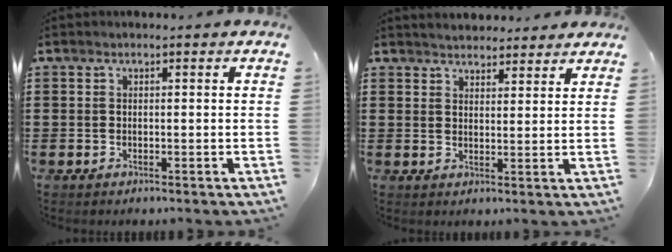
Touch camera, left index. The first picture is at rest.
{"total": 2.8, "force": [2.7, 0.4, 0.0], "torque": [-0.009, -0.005, 0.052]}